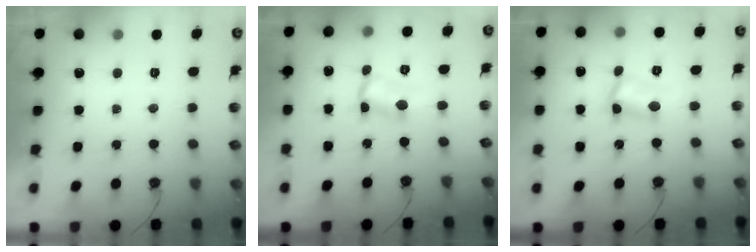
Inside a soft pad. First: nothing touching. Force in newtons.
{"total": 1.8, "press": 1.6, "slide": 0.7}
{"total": 5.0, "press": 4.9, "slide": 0.5}